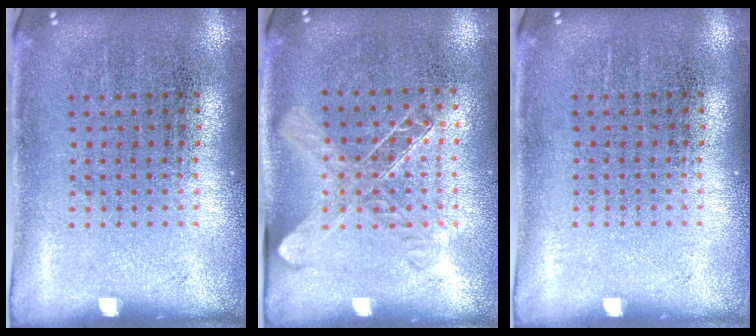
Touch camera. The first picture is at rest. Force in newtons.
{"total": 1.4, "press": 1.2, "slide": 0.6}
{"total": 0.0}